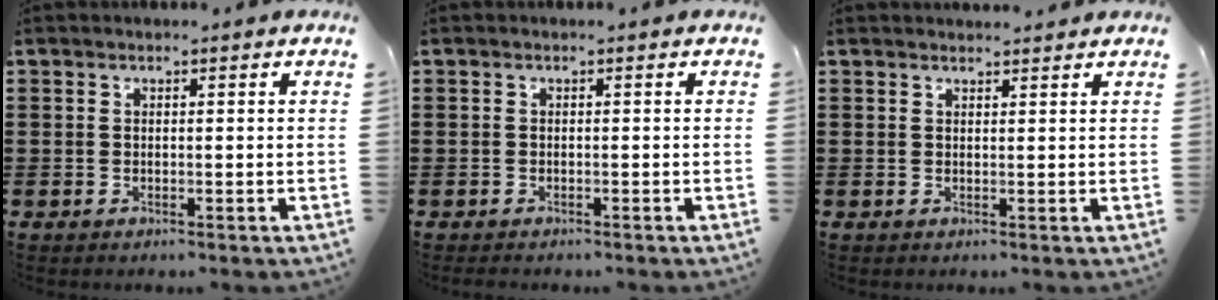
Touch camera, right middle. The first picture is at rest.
{"total": 0.7, "force": [-0.6, 0.3, -0.1], "torque": [0.003, 0.004, -0.015]}
{"total": 1.2, "force": [1.2, 0.1, 0.0], "torque": [-0.003, 0.002, 0.024]}